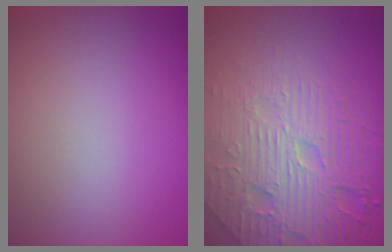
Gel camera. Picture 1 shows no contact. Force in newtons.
{"total": 8.7, "press": 6.2, "slide": 6.1}